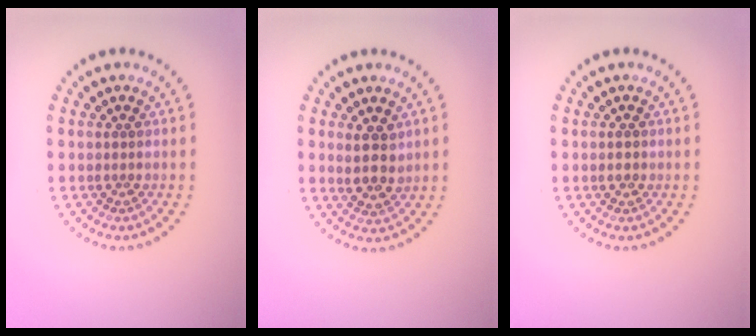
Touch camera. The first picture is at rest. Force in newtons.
{"total": 3.1, "press": 2.9, "slide": 1.2}
{"total": 1.2, "press": 1.2, "slide": 0.0}